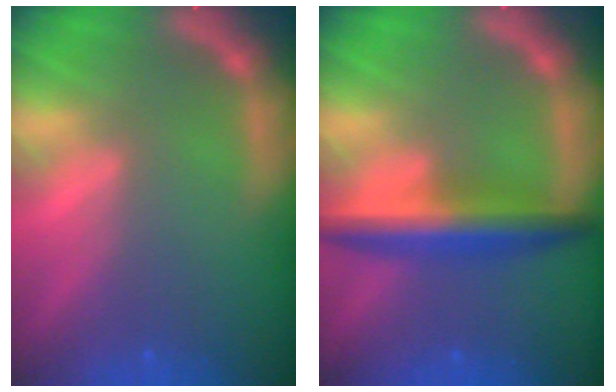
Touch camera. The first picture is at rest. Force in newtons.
{"total": 5.5}